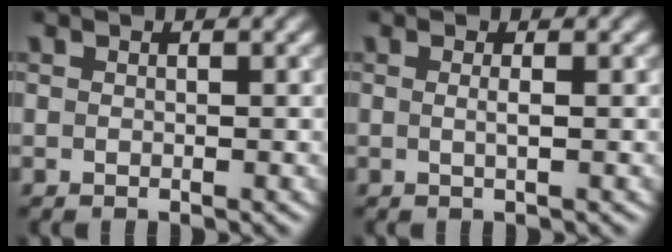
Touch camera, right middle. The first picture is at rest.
{"total": 1.1, "force": [0.0, 0.3, 1.1], "torque": [-0.015, 0.002, -0.004]}